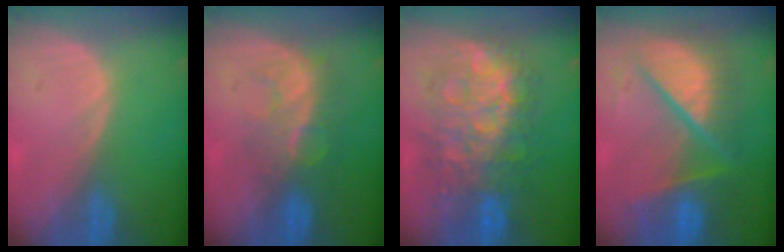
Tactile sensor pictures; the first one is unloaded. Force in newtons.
{"total": 8.1, "press": 7.1, "slide": 3.8}
{"total": 12.2, "press": 12.2, "slide": 1.3}
{"total": 11.0, "press": 10.9, "slide": 1.4}